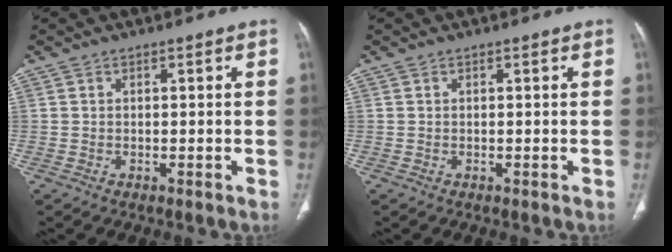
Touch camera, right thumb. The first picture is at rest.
{"total": 0.0}